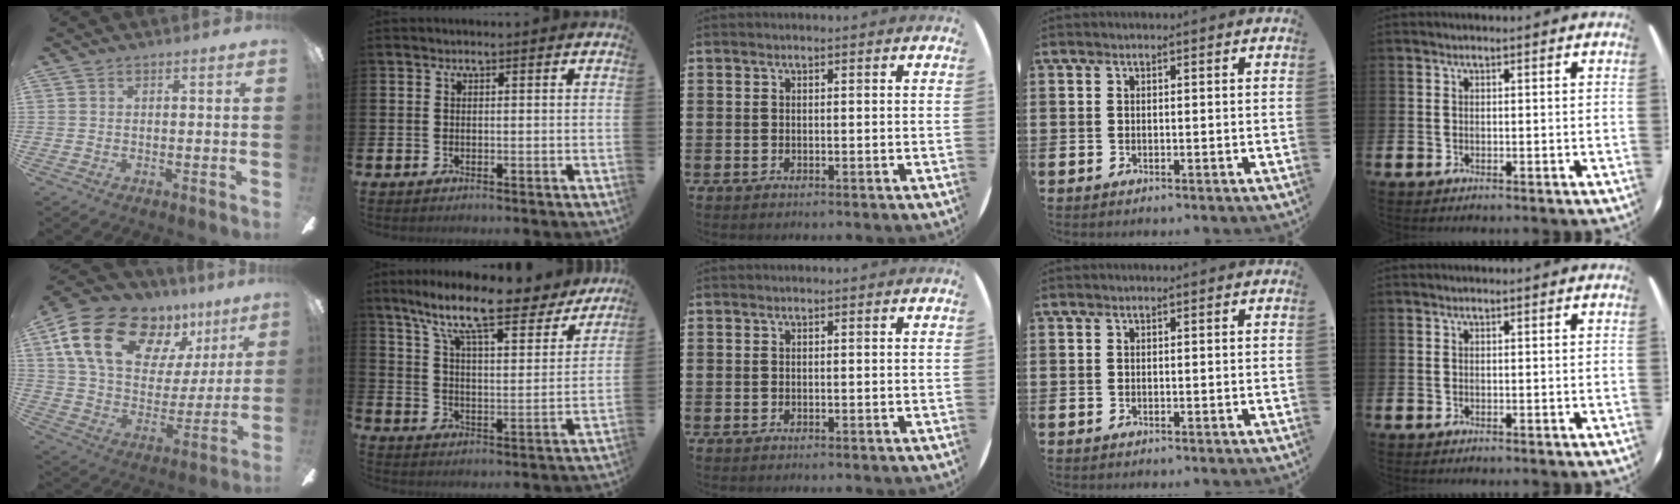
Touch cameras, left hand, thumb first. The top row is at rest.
{"thumb": {"total": 21.5, "force": [12.5, 12.3, 12.5], "torque": [-0.213, -0.061, 0.230]}, "index": {"total": 11.5, "force": [9.4, 2.1, 6.2], "torque": [-0.144, -0.057, 0.155]}}